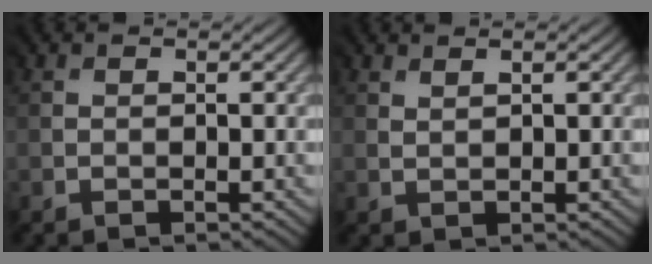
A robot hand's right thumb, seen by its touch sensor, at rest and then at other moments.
{"total": 1.7, "force": [1.6, 0.0, -0.5], "torque": [0.011, 0.005, 0.033]}